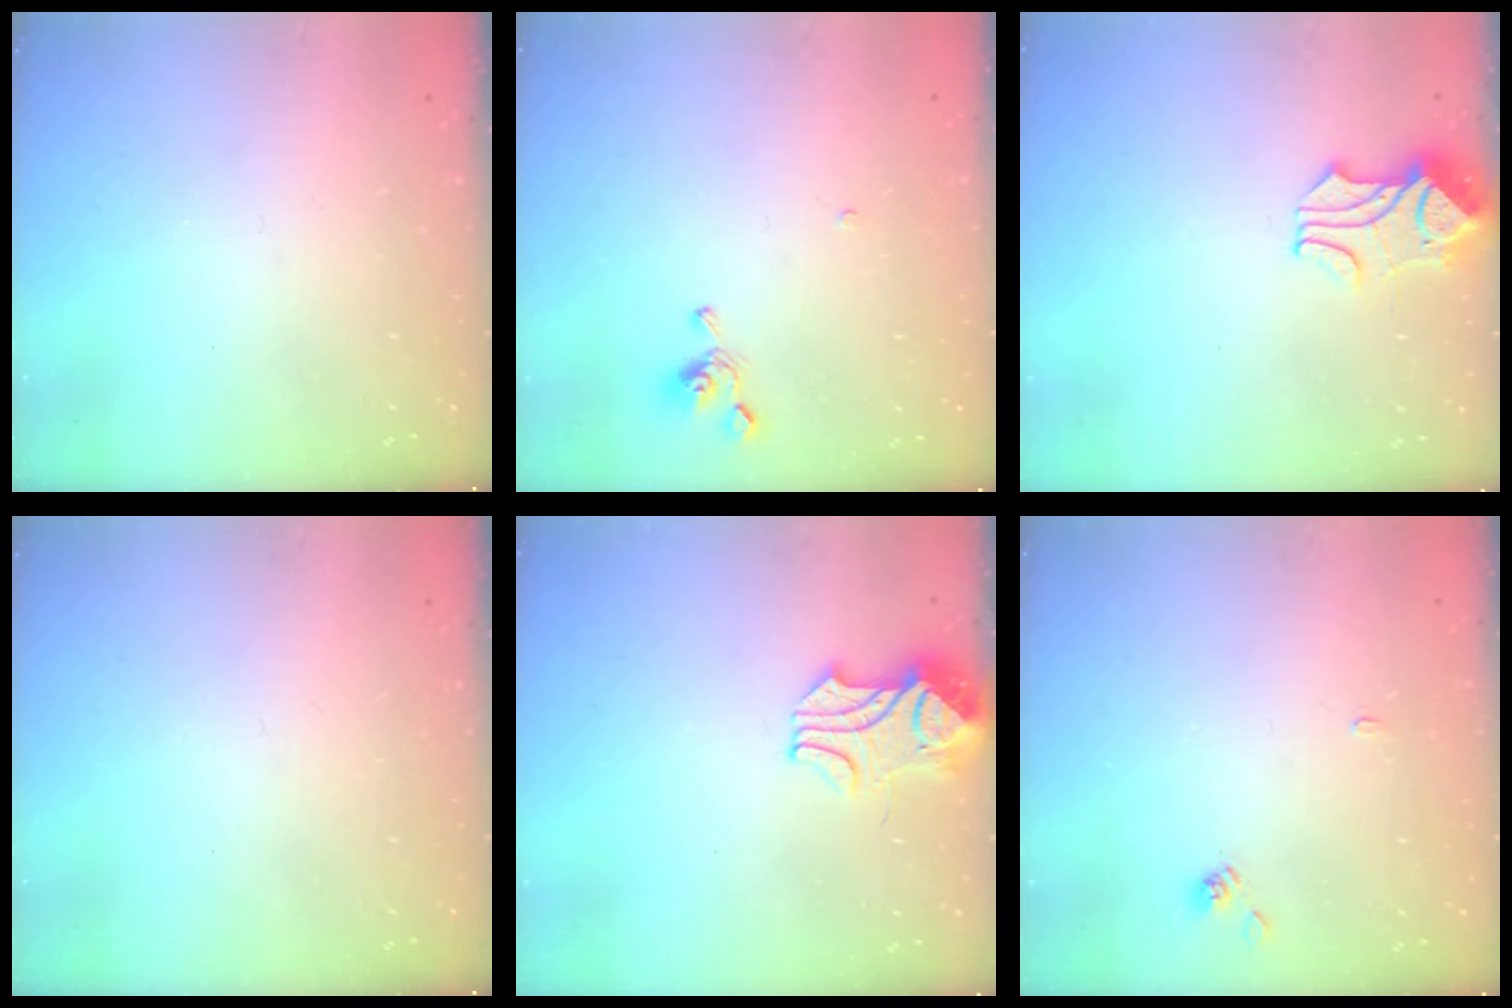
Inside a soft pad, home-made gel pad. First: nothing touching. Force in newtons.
{"total": 3.2, "press": 3.2, "slide": 0.5}
{"total": 1.6, "press": 1.2, "slide": 1.0}
{"total": 0.0}
{"total": 2.4, "press": 2.2, "slide": 1.0}
{"total": 2.8, "press": 2.8, "slide": 0.3}